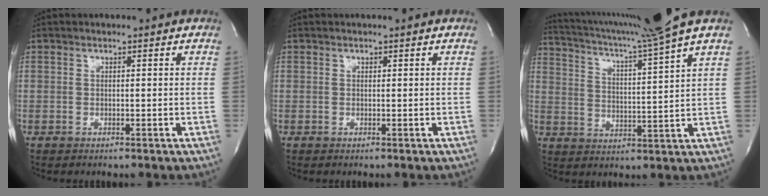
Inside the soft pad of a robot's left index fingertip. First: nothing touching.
{"total": 0.0}
{"total": 13.6, "force": [11.6, -3.5, 6.1], "torque": [-0.115, -0.039, 0.177]}